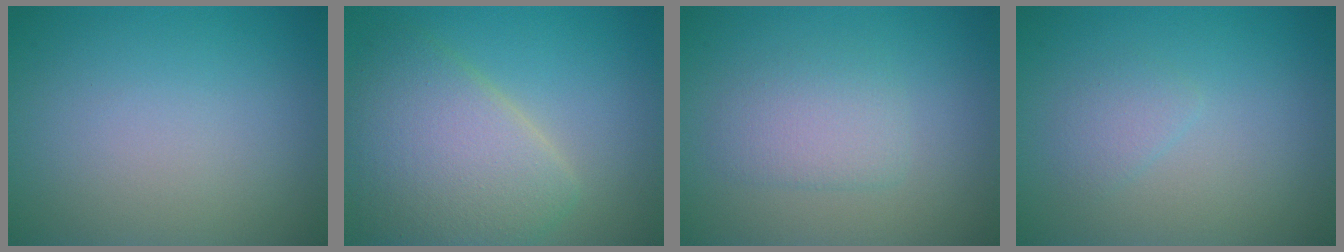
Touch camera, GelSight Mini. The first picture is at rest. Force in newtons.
{"total": 6.7, "press": 6.7, "slide": 0.3}
{"total": 2.4, "press": 2.4, "slide": 0.4}
{"total": 1.3, "press": 1.3, "slide": 0.1}